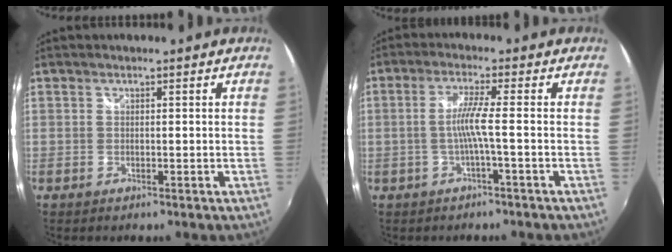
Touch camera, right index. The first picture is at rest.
{"total": 4.3, "force": [-1.1, -1.1, 4.0], "torque": [-0.088, -0.002, -0.019]}